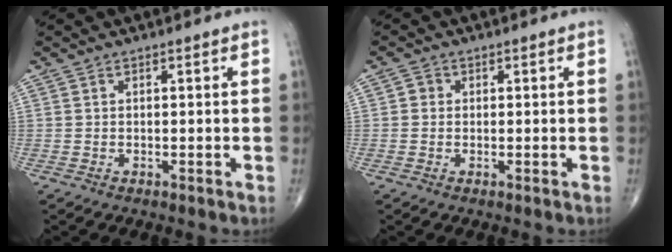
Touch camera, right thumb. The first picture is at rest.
{"total": 1.4, "force": [0.1, 1.3, 0.4], "torque": [0.000, 0.002, -0.002]}